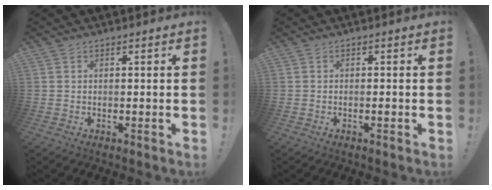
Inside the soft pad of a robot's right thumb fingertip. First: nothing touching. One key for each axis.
{"total": 0.9, "fx": -0.4, "fy": -0.3, "fz": 0.8, "tx": -0.012, "ty": -0.002, "tz": -0.006}